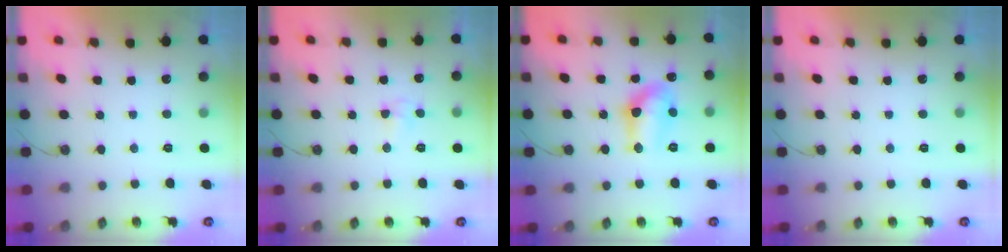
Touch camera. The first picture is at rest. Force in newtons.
{"total": 3.1, "press": 3.0, "slide": 0.9}
{"total": 13.5, "press": 12.8, "slide": 4.5}
{"total": 0.0}